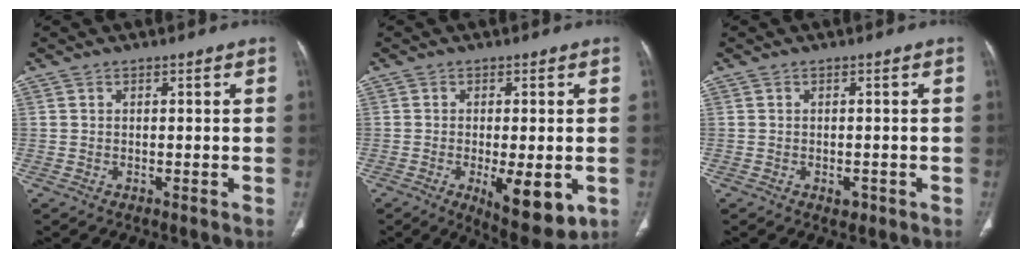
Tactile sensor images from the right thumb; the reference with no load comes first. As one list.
[{"total": 10.7, "force": [-3.1, 3.9, 9.5], "torque": [-0.126, -0.019, -0.037]}, {"total": 1.5, "force": [-0.7, 1.0, 0.9], "torque": [-0.004, 0.003, -0.007]}]